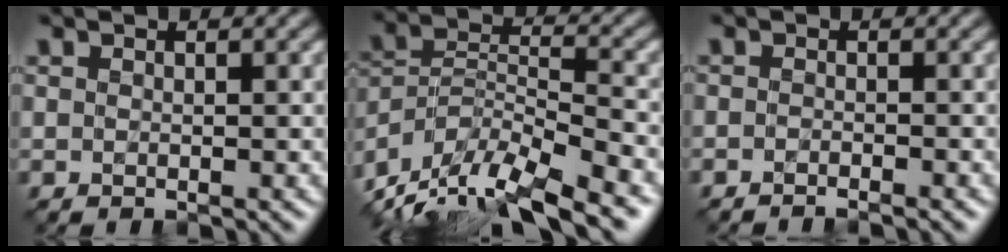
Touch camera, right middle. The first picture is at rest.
{"total": 12.5, "force": [-10.4, 3.4, 5.9], "torque": [-0.108, 0.003, -0.173]}
{"total": 1.4, "force": [-1.3, 0.1, 0.4], "torque": [0.002, -0.008, -0.027]}